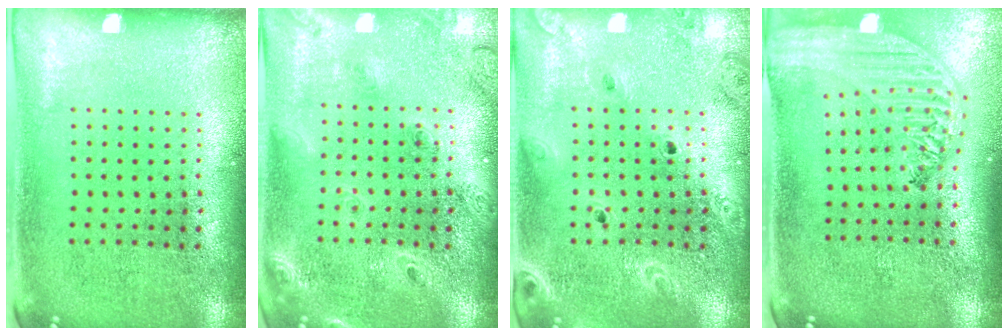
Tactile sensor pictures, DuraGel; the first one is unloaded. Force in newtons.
{"total": 1.8, "press": 1.7, "slide": 0.6}
{"total": 2.0, "press": 1.9, "slide": 0.7}
{"total": 2.5, "press": 2.1, "slide": 1.3}